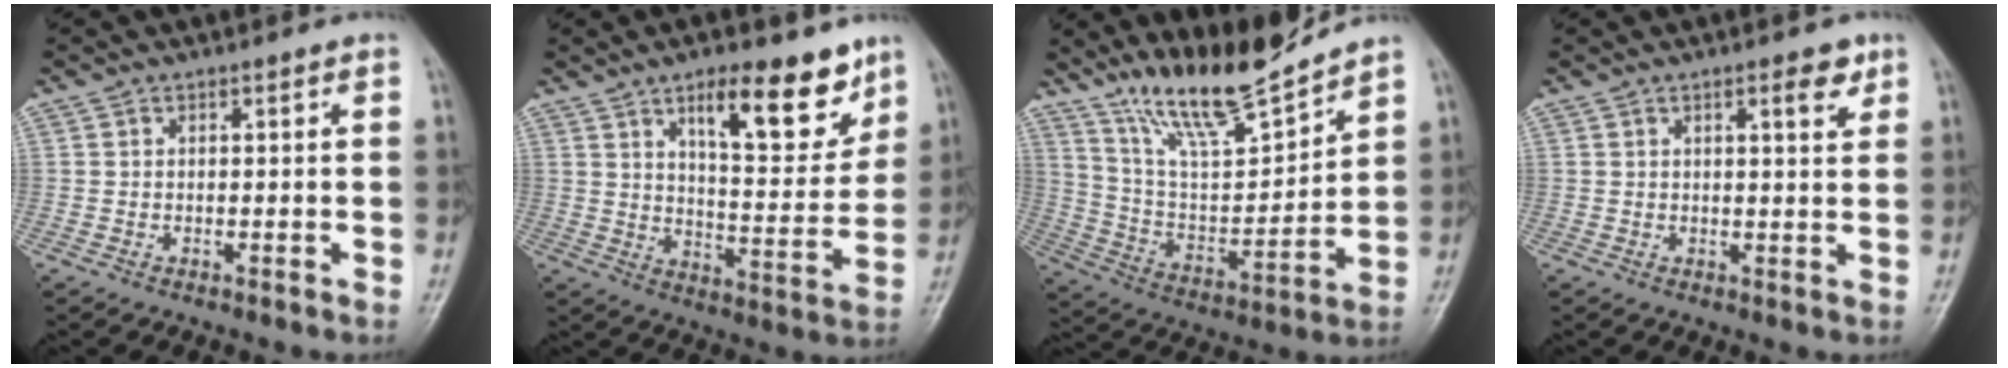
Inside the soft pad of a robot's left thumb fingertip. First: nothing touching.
{"total": 14.7, "force": [9.0, 5.3, 10.3], "torque": [-0.109, -0.056, 0.139]}
{"total": 15.4, "force": [13.4, 2.5, 7.1], "torque": [-0.105, -0.079, 0.254]}
{"total": 3.7, "force": [2.0, 1.2, 2.9], "torque": [-0.032, -0.009, 0.026]}